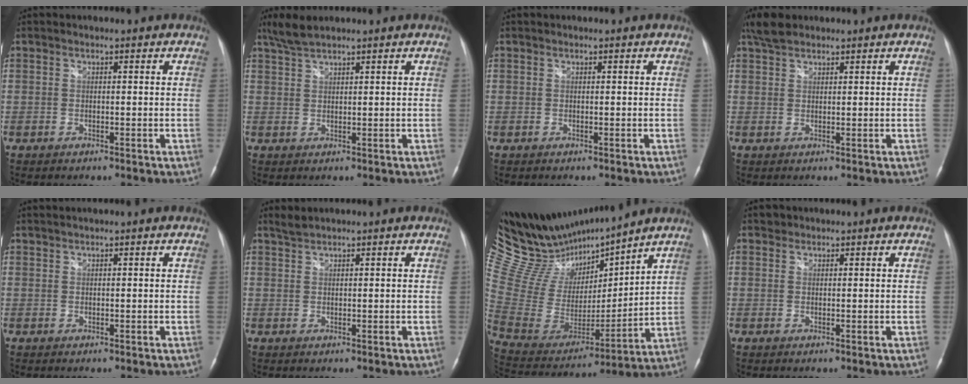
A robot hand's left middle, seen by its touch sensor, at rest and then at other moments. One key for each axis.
{"total": 3.3, "fx": 3.0, "fy": 0.1, "fz": 1.5, "tx": -0.038, "ty": 0.011, "tz": 0.064}
{"total": 0.0}
{"total": 3.5, "fx": 2.9, "fy": 1.4, "fz": 1.4, "tx": -0.034, "ty": 0.014, "tz": 0.057}
{"total": 0.9, "fx": 0.9, "fy": -0.2, "fz": 0.3, "tx": -0.007, "ty": 0.010, "tz": 0.022}
{"total": 1.4, "fx": 1.4, "fy": -0.1, "fz": 0.2, "tx": -0.007, "ty": 0.007, "tz": 0.034}
{"total": 20.3, "fx": 18.4, "fy": 3.2, "fz": 8.1, "tx": -0.164, "ty": -0.011, "tz": 0.342}
{"total": 0.9, "fx": 0.7, "fy": 0.6, "fz": -0.1, "tx": 0.004, "ty": 0.002, "tz": 0.009}